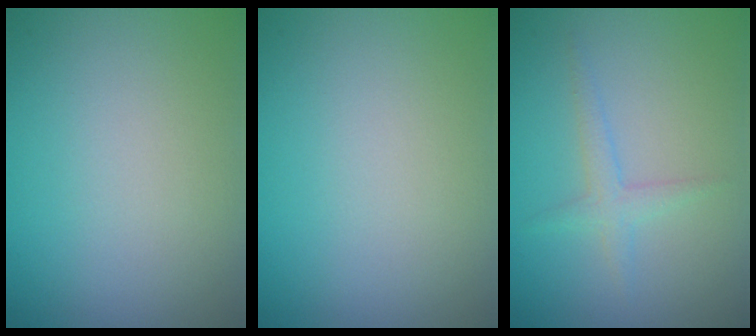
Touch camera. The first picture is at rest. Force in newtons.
{"total": 0.0}
{"total": 1.6, "press": 1.6, "slide": 0.1}